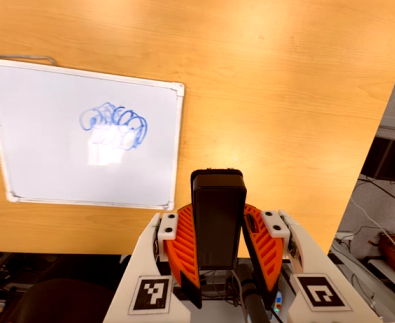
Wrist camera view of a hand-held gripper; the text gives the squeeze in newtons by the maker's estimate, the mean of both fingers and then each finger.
{"total": 7.0, "left": 5.7, "right": 8.3}